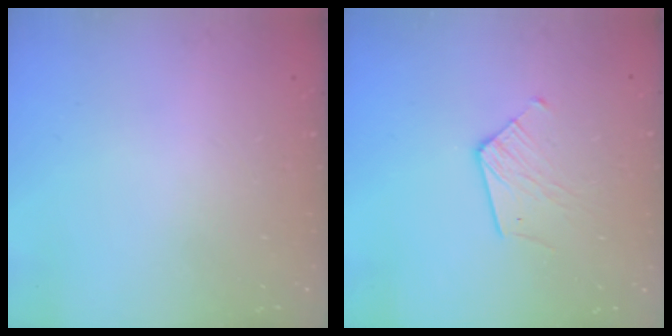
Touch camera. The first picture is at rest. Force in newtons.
{"total": 8.0, "press": 8.0, "slide": 0.5}